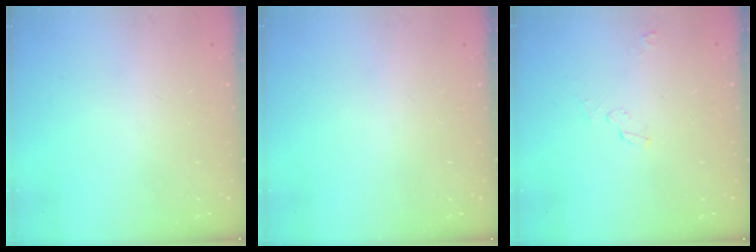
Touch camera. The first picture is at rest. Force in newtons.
{"total": 0.0}
{"total": 2.6, "press": 2.3, "slide": 1.2}